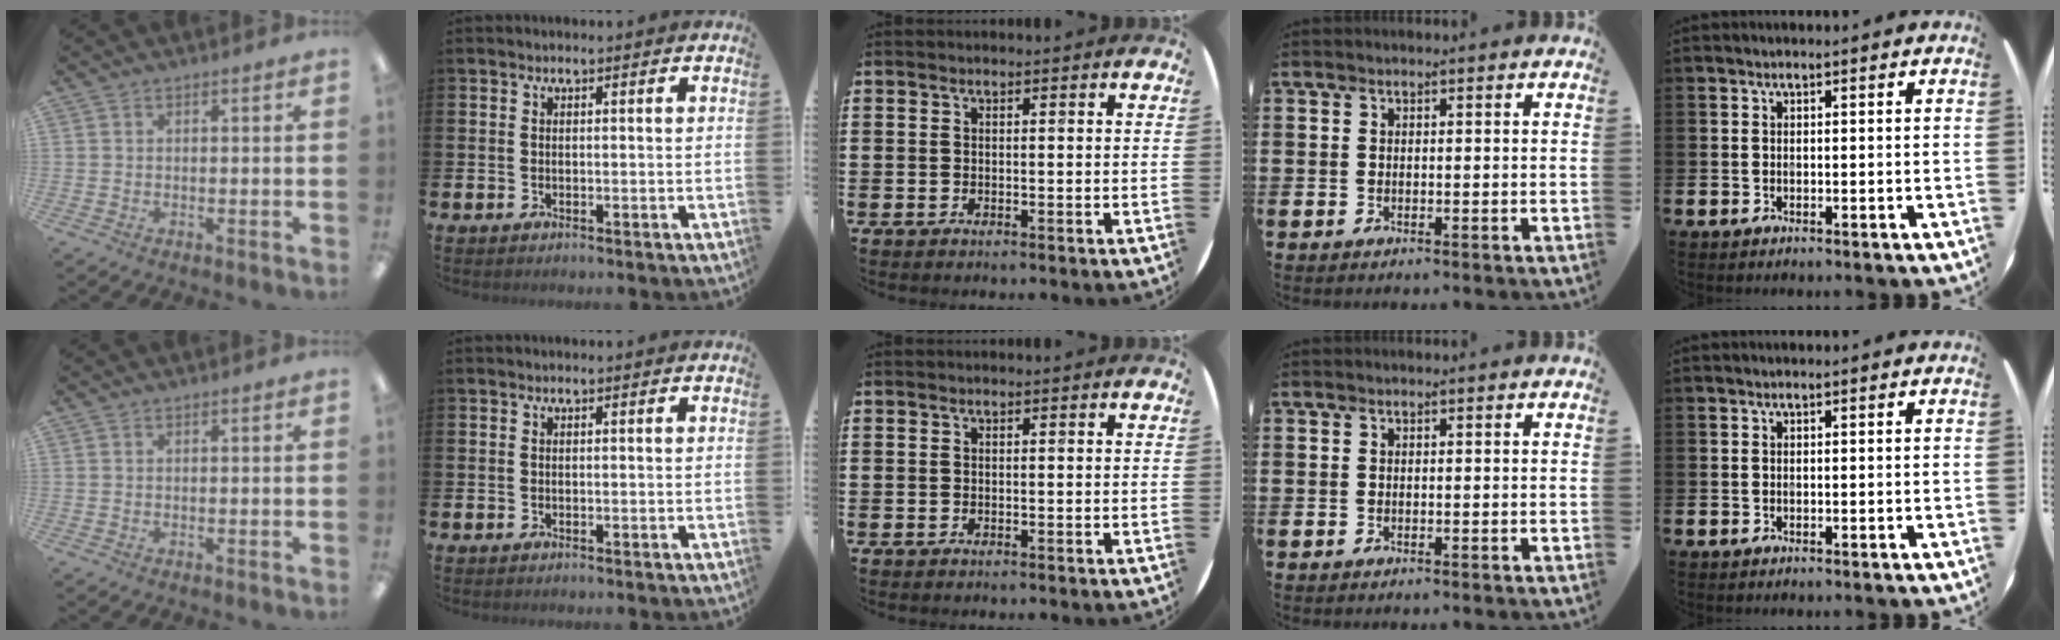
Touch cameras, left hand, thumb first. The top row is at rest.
{}